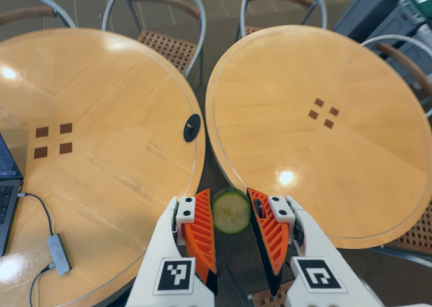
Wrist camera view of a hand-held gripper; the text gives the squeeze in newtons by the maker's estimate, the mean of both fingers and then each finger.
{"total": 8.2, "left": 8.3, "right": 8.2}